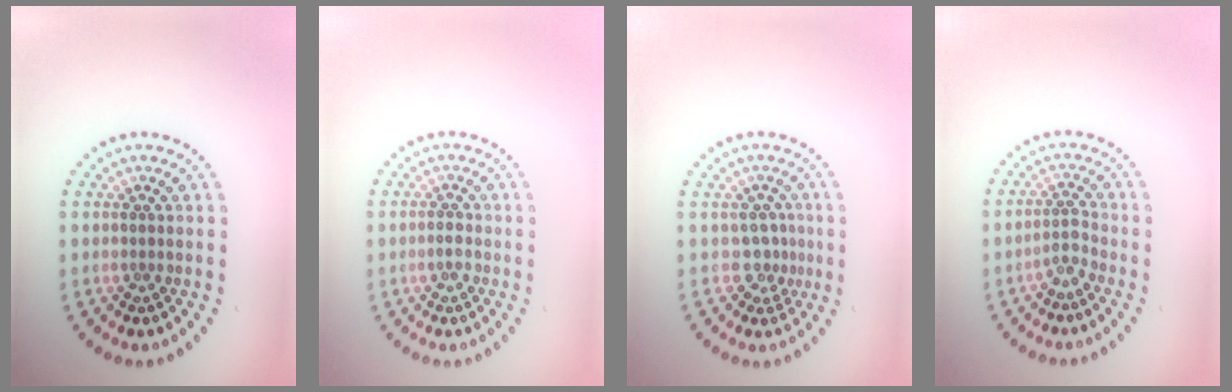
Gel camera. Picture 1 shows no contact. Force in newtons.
{"total": 1.0, "press": 1.0, "slide": 0.3}
{"total": 2.2, "press": 1.5, "slide": 1.7}
{"total": 2.0, "press": 1.4, "slide": 1.4}